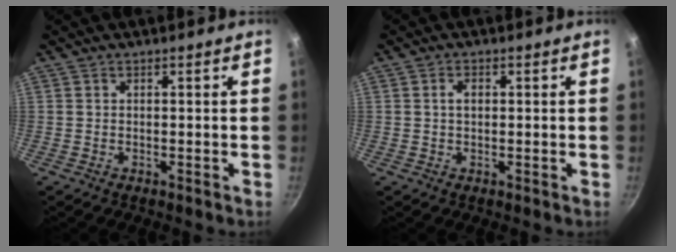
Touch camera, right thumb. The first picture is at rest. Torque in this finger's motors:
{"motor_torque": [-0.17, 0.35, 0.30, 0.07, -0.02]}